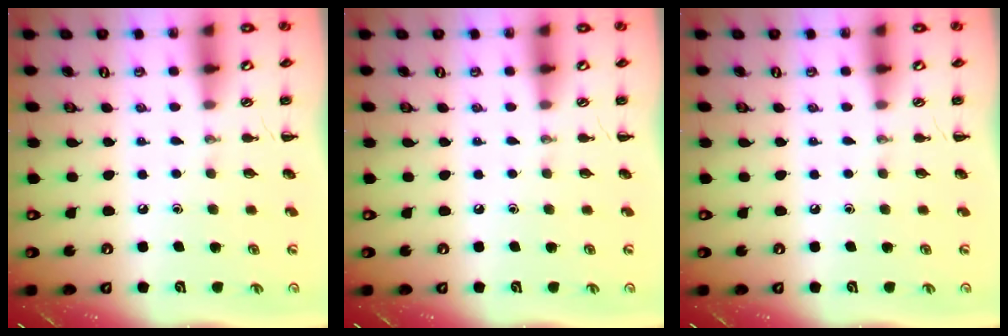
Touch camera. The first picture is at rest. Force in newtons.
{"total": 0.0}
{"total": 0.0}